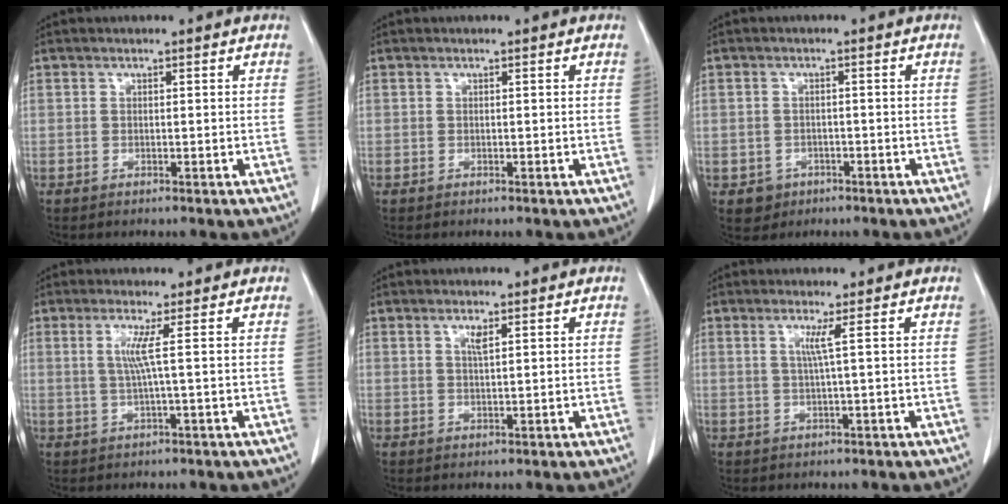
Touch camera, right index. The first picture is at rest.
{"total": 0.0}
{"total": 3.1, "force": [-1.4, 2.8, 0.3], "torque": [0.001, 0.012, -0.013]}
{"total": 3.0, "force": [0.5, -1.0, 2.8], "torque": [-0.063, 0.002, 0.012]}
{"total": 1.6, "force": [0.8, 0.1, 1.4], "torque": [-0.031, -0.002, 0.015]}
{"total": 2.1, "force": [0.6, -0.8, 1.9], "torque": [-0.042, -0.001, 0.014]}